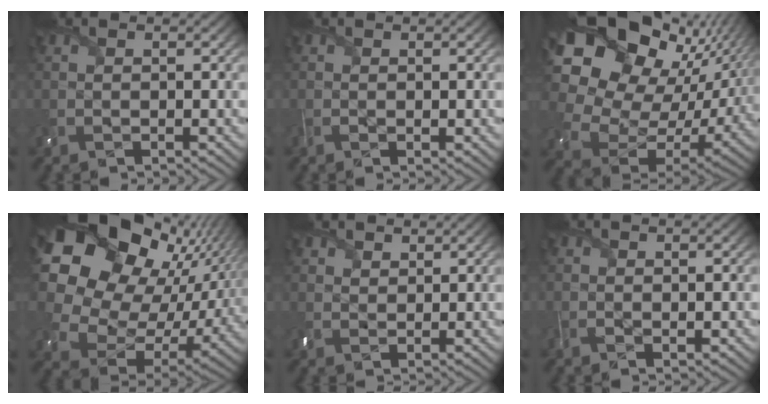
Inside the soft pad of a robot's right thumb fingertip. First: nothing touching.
{"total": 1.3, "force": [-0.1, 0.7, 1.0], "torque": [-0.026, -0.005, -0.003]}
{"total": 18.5, "force": [6.5, 12.7, 11.7], "torque": [-0.236, -0.001, 0.135]}
{"total": 20.9, "force": [7.2, 15.3, 12.2], "torque": [-0.285, 0.008, 0.157]}
{"total": 2.3, "force": [1.9, 1.2, 0.7], "torque": [-0.019, 0.004, 0.042]}
{"total": 1.6, "force": [-0.2, 0.9, 1.3], "torque": [-0.031, -0.006, -0.003]}